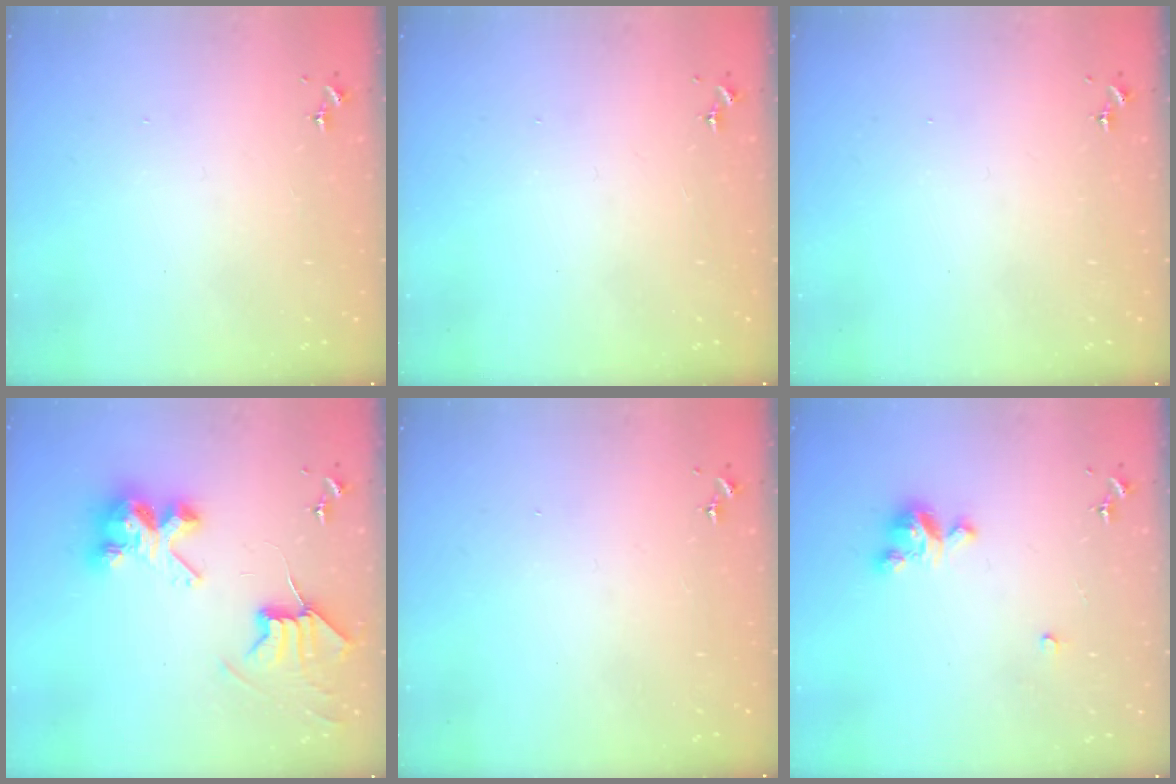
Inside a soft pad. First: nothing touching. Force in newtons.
{"total": 0.0}
{"total": 0.0}
{"total": 10.4, "press": 10.3, "slide": 0.7}
{"total": 0.0}
{"total": 7.0, "press": 7.0, "slide": 0.3}